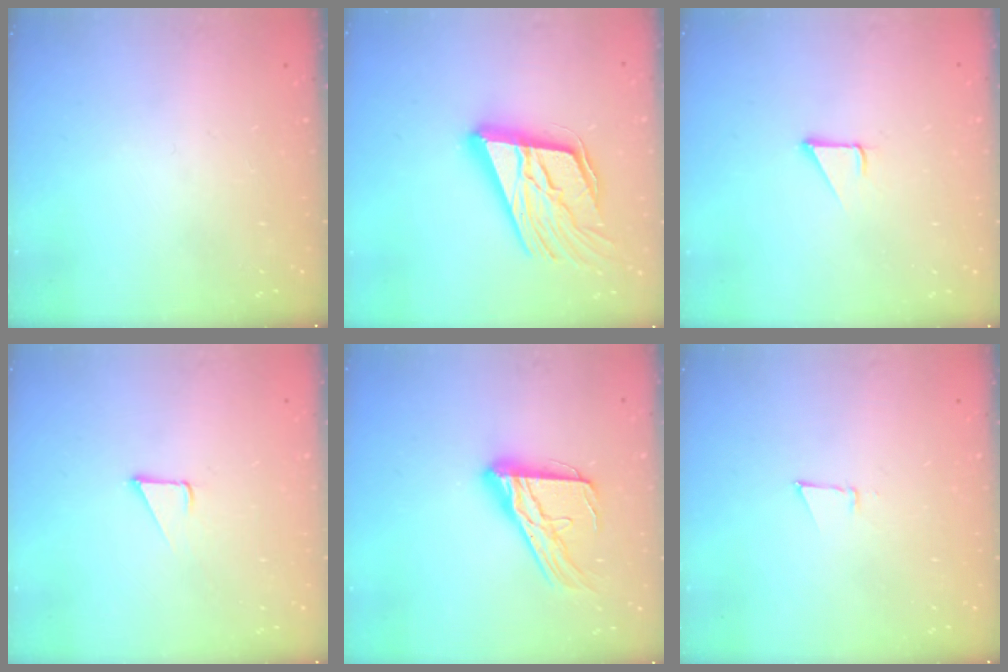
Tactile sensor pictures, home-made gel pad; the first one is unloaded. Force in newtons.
{"total": 23.6, "press": 23.1, "slide": 4.9}
{"total": 1.9, "press": 1.9, "slide": 0.1}
{"total": 3.2, "press": 3.2, "slide": 0.1}
{"total": 16.5, "press": 16.4, "slide": 1.5}
{"total": 3.8, "press": 3.7, "slide": 0.6}